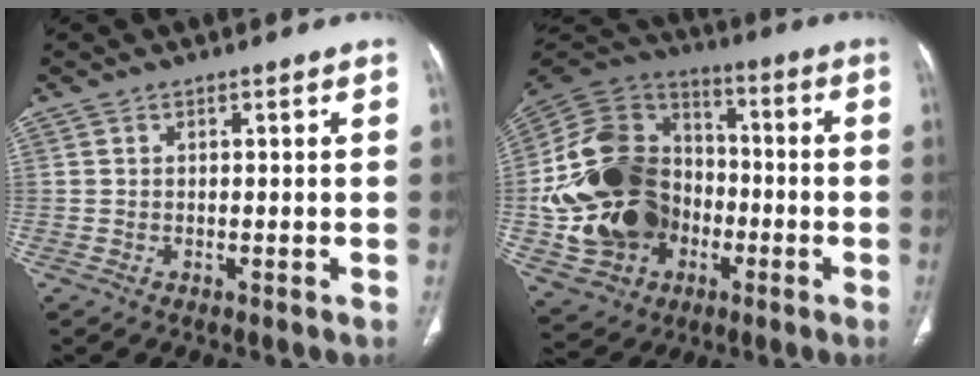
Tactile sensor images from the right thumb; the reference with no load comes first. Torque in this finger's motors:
{"motor_torque": [2.51, 2.50, 0.76, 0.40, 0.21]}